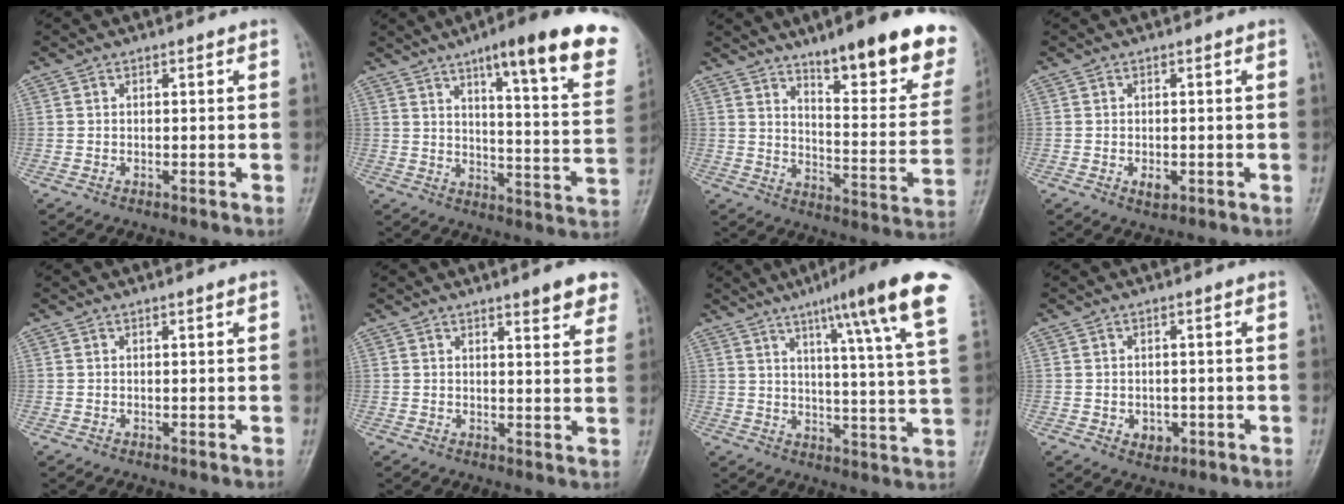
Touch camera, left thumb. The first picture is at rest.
{"total": 23.6, "force": [14.5, 4.5, 18.1], "torque": [-0.222, -0.048, 0.191]}
{"total": 21.9, "force": [14.4, 5.2, 15.7], "torque": [-0.172, -0.079, 0.206]}
{"total": 2.1, "force": [-0.6, 1.3, 1.6], "torque": [-0.022, -0.002, -0.007]}
{"total": 0.5, "force": [0.3, 0.0, 0.5], "torque": [-0.010, 0.000, 0.004]}
{"total": 6.1, "force": [4.3, 1.5, 4.1], "torque": [-0.034, -0.021, 0.050]}
{"total": 19.4, "force": [10.9, 1.2, 16.0], "torque": [-0.210, -0.037, 0.138]}
{"total": 3.2, "force": [-0.8, 2.5, 1.7], "torque": [-0.012, 0.002, -0.003]}